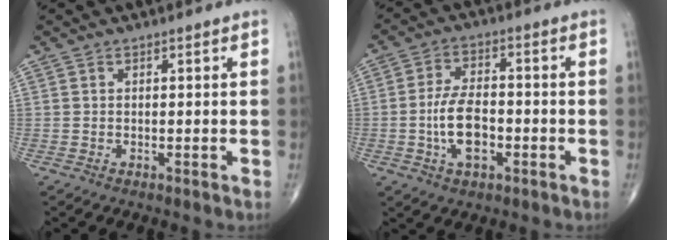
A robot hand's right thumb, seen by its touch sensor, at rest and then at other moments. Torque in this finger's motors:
{"motor_torque": [0.79, 0.24, 1.12, -0.52, 0.34]}